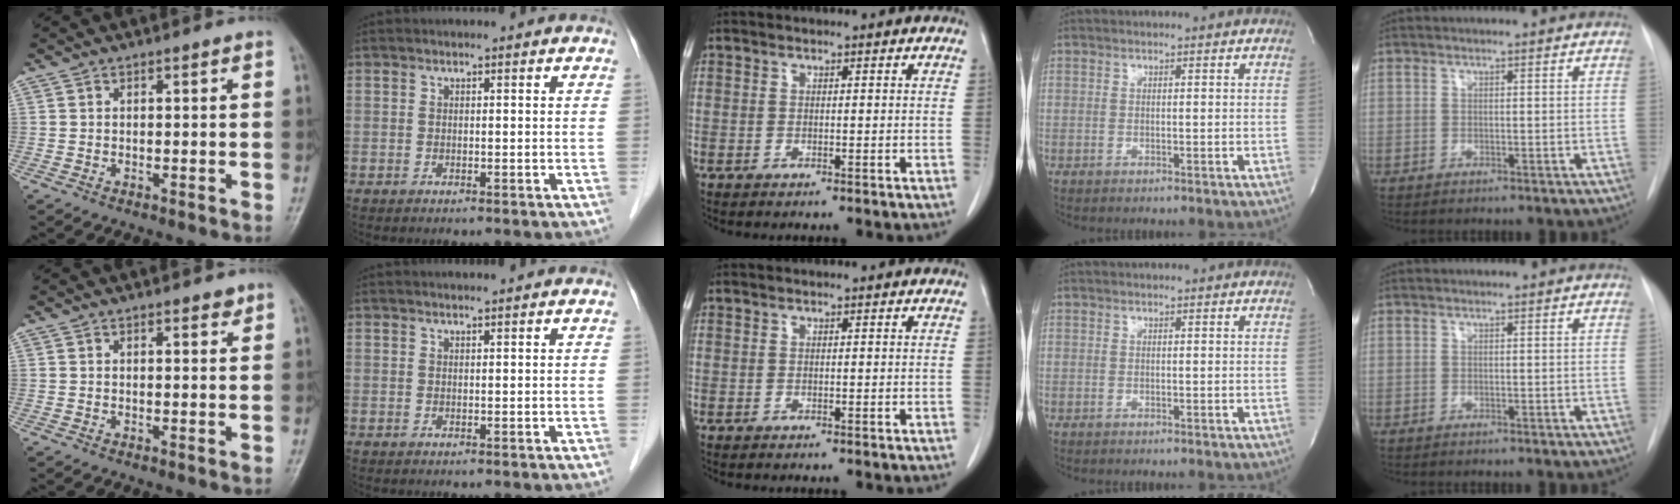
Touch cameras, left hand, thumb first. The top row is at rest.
{"thumb": {"total": 1.5, "force": [1.2, 0.5, 0.8], "torque": [-0.007, -0.007, 0.015]}, "index": {"total": 1.2, "force": [1.1, -0.1, 0.5], "torque": [-0.007, 0.008, 0.021]}}